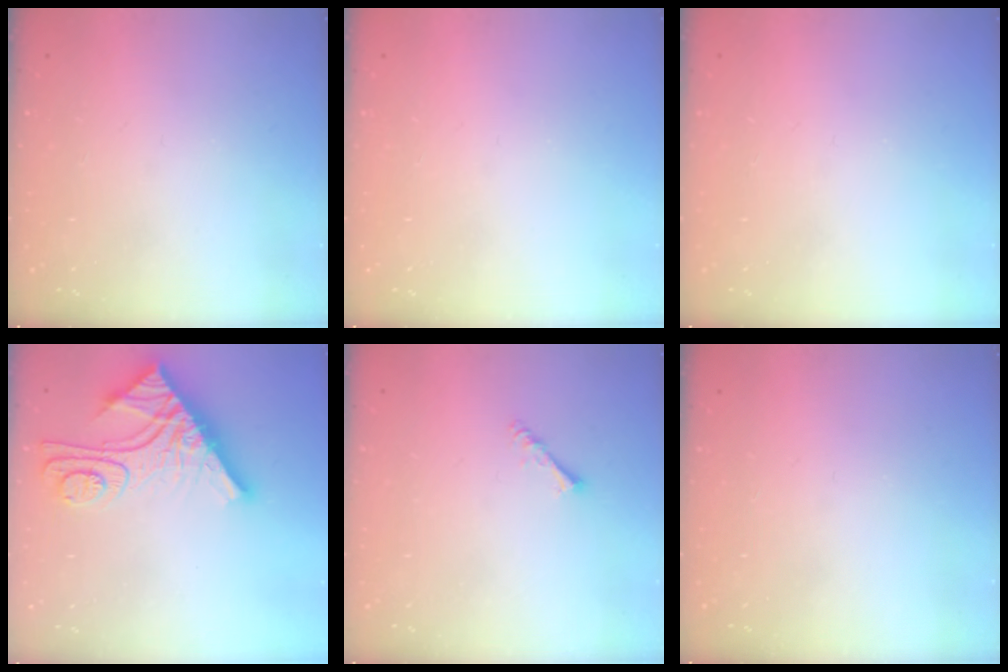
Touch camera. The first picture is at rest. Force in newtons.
{"total": 0.0}
{"total": 0.0}
{"total": 14.7, "press": 14.6, "slide": 1.2}
{"total": 1.4, "press": 1.3, "slide": 0.3}
{"total": 0.0}